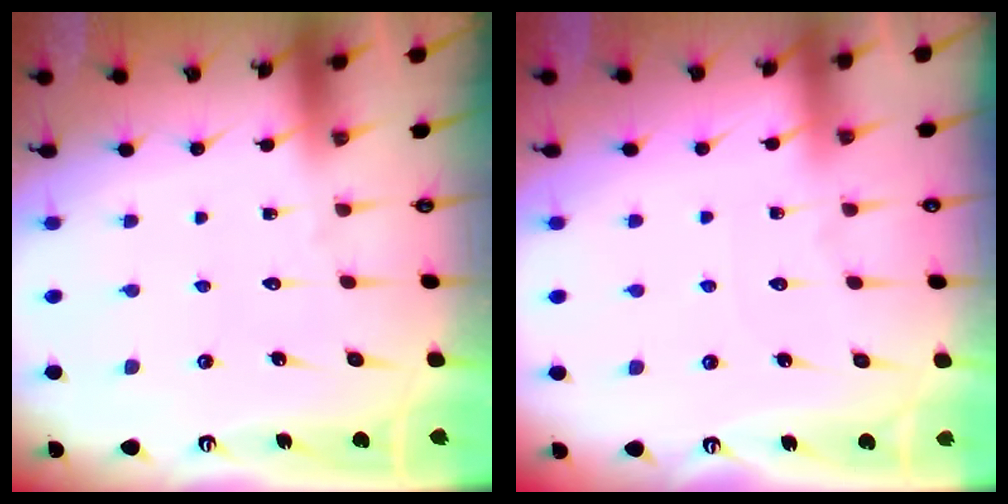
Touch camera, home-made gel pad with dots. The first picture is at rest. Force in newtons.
{"total": 2.3, "press": 2.3, "slide": 0.3}